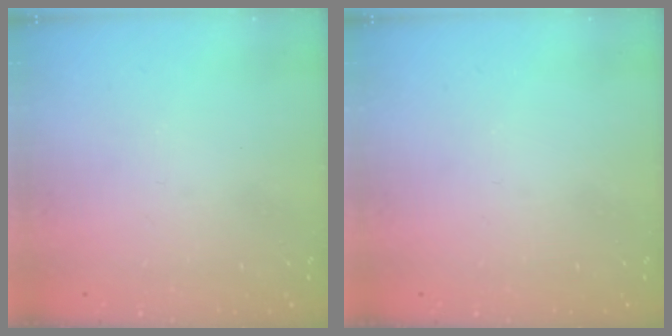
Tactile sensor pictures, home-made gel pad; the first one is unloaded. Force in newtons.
{"total": 0.0}